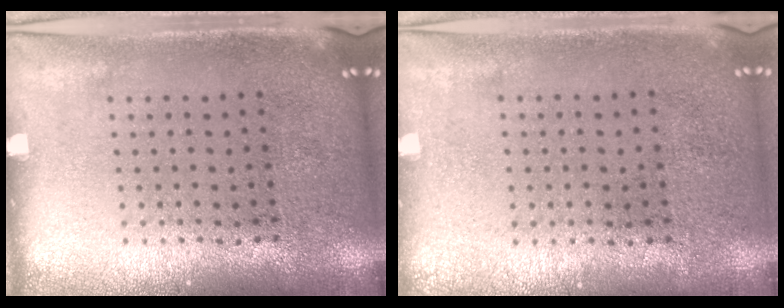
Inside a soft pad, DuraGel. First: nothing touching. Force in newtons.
{"total": 0.0}